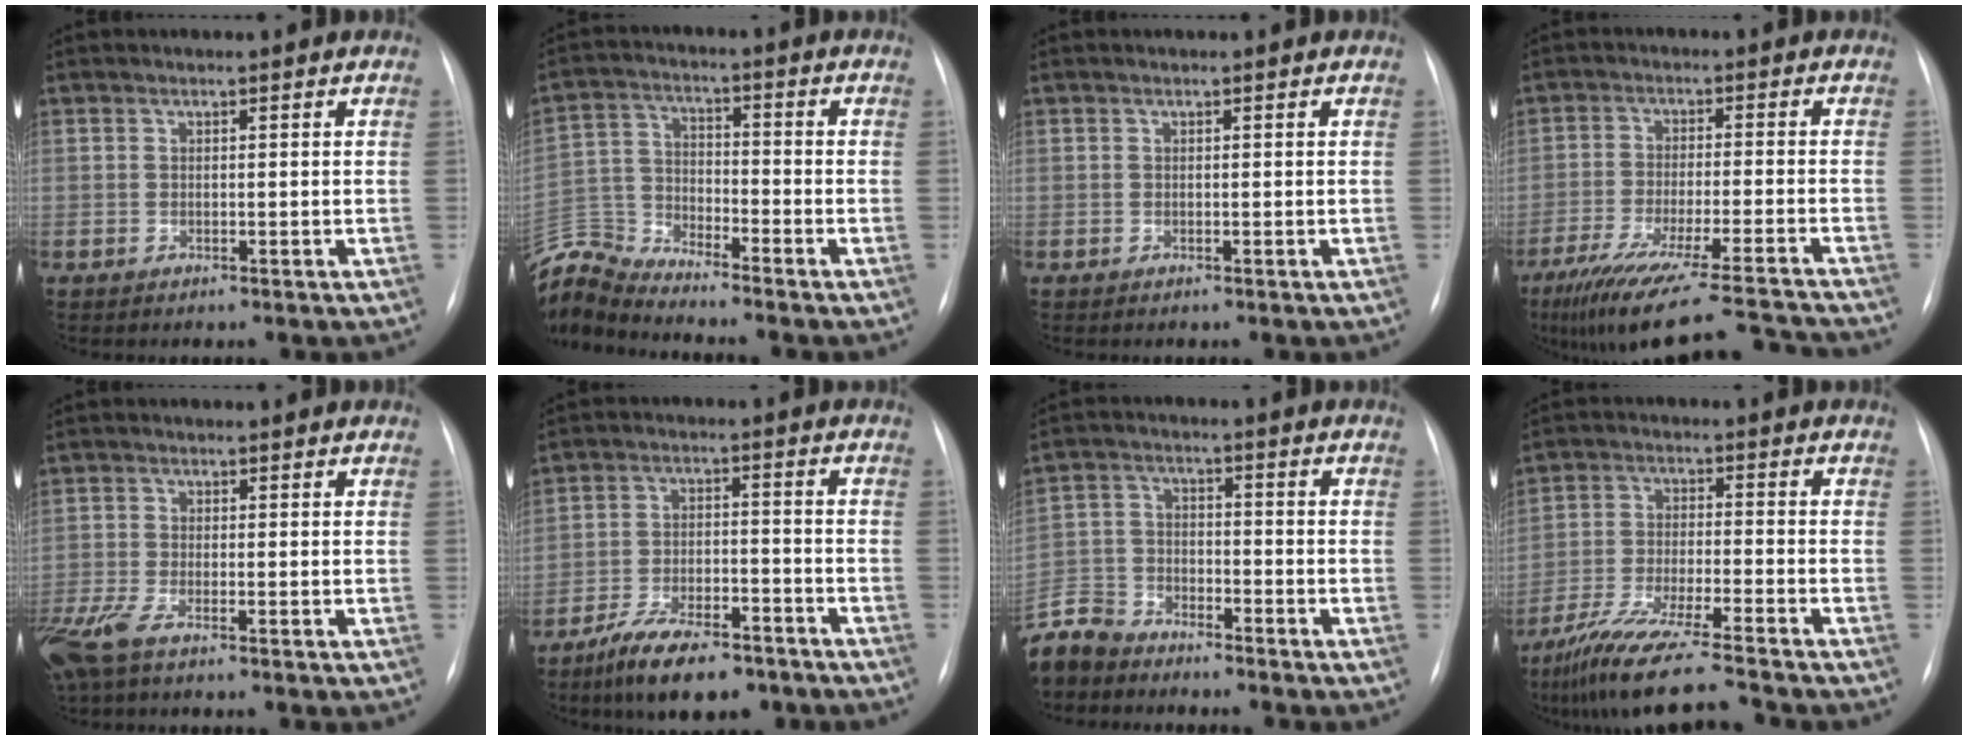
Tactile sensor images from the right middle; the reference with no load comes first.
{"total": 8.7, "force": [-8.7, -0.9, -0.2], "torque": [-0.005, 0.018, -0.173]}
{"total": 0.0}
{"total": 20.9, "force": [-18.8, 0.1, 9.1], "torque": [-0.126, -0.039, -0.275]}
{"total": 5.2, "force": [-3.4, 1.2, 3.8], "torque": [-0.089, -0.016, -0.071]}
{"total": 11.1, "force": [-8.3, 3.8, 6.2], "torque": [-0.110, -0.006, -0.142]}
{"total": 9.5, "force": [-8.7, 3.7, 1.2], "torque": [-0.033, 0.004, -0.171]}
{"total": 12.8, "force": [-10.8, -0.2, 6.8], "torque": [-0.117, -0.032, -0.183]}